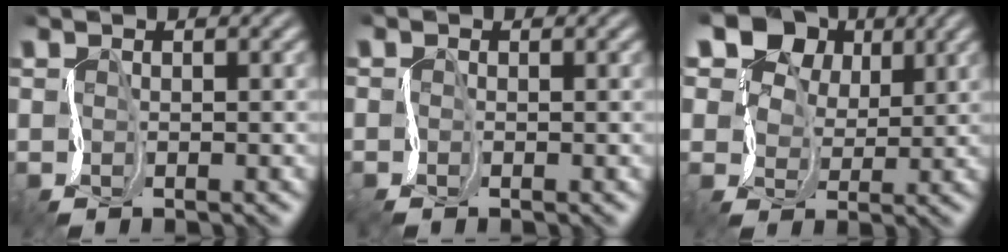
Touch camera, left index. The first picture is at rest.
{"total": 1.2, "force": [-0.8, 0.5, 0.7], "torque": [-0.016, 0.000, -0.012]}
{"total": 16.0, "force": [9.4, 11.2, 6.6], "torque": [-0.152, 0.057, 0.144]}